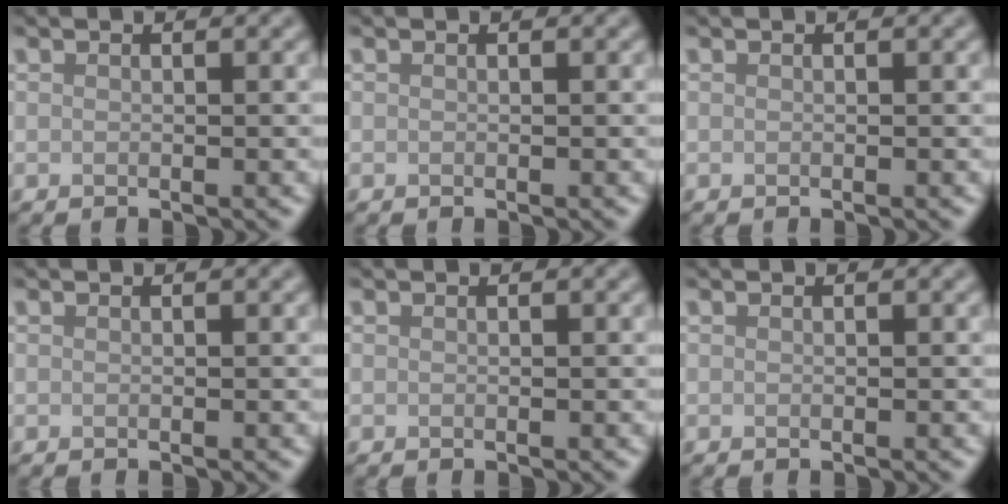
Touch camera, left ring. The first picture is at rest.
{"total": 0.0}
{"total": 0.0}
{"total": 0.0}
{"total": 0.0}
{"total": 0.0}